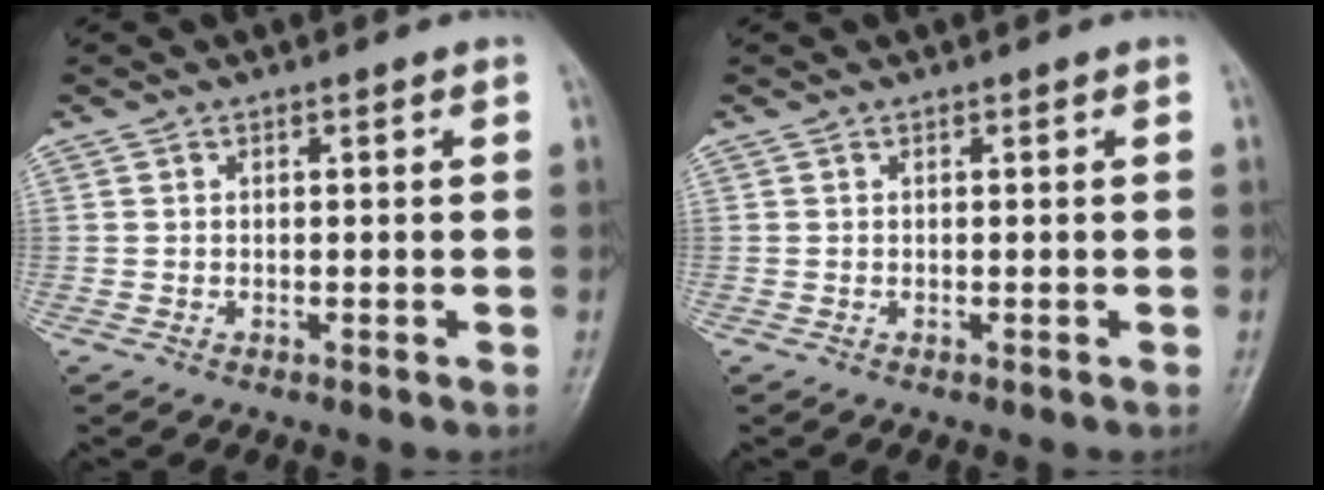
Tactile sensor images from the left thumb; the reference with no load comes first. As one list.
[{"total": 0.0}]